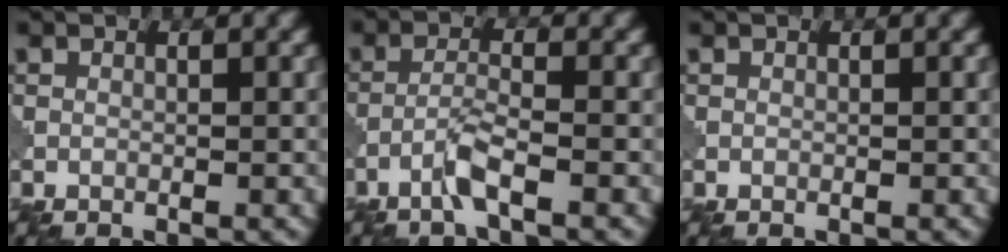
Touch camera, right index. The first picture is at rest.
{"total": 2.5, "force": [-1.6, 0.1, 2.0], "torque": [-0.043, 0.008, -0.040]}
{"total": 0.0}